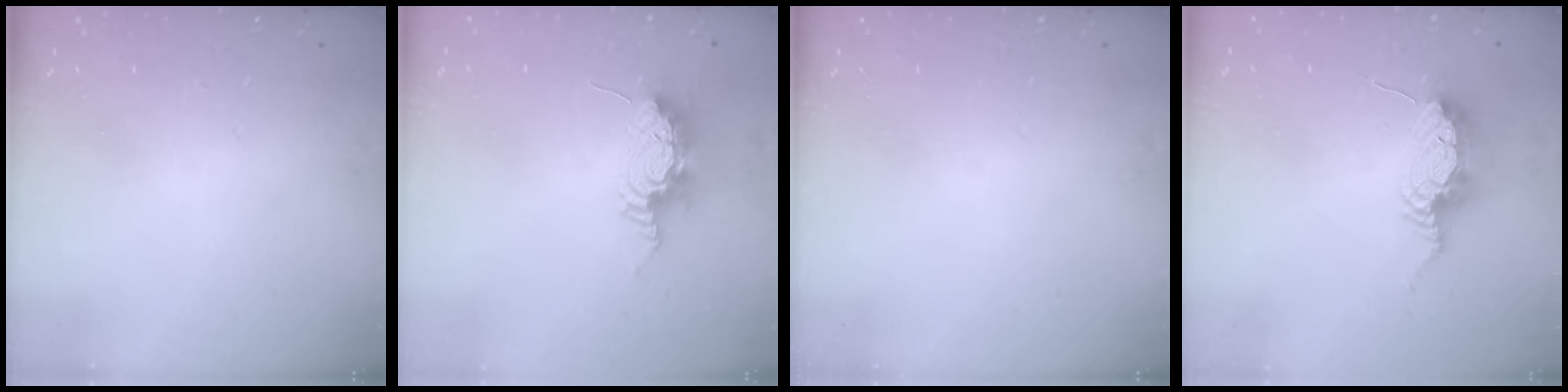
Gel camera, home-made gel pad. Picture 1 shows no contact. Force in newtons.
{"total": 8.6, "press": 8.5, "slide": 0.7}
{"total": 0.0}
{"total": 14.9, "press": 10.6, "slide": 10.4}